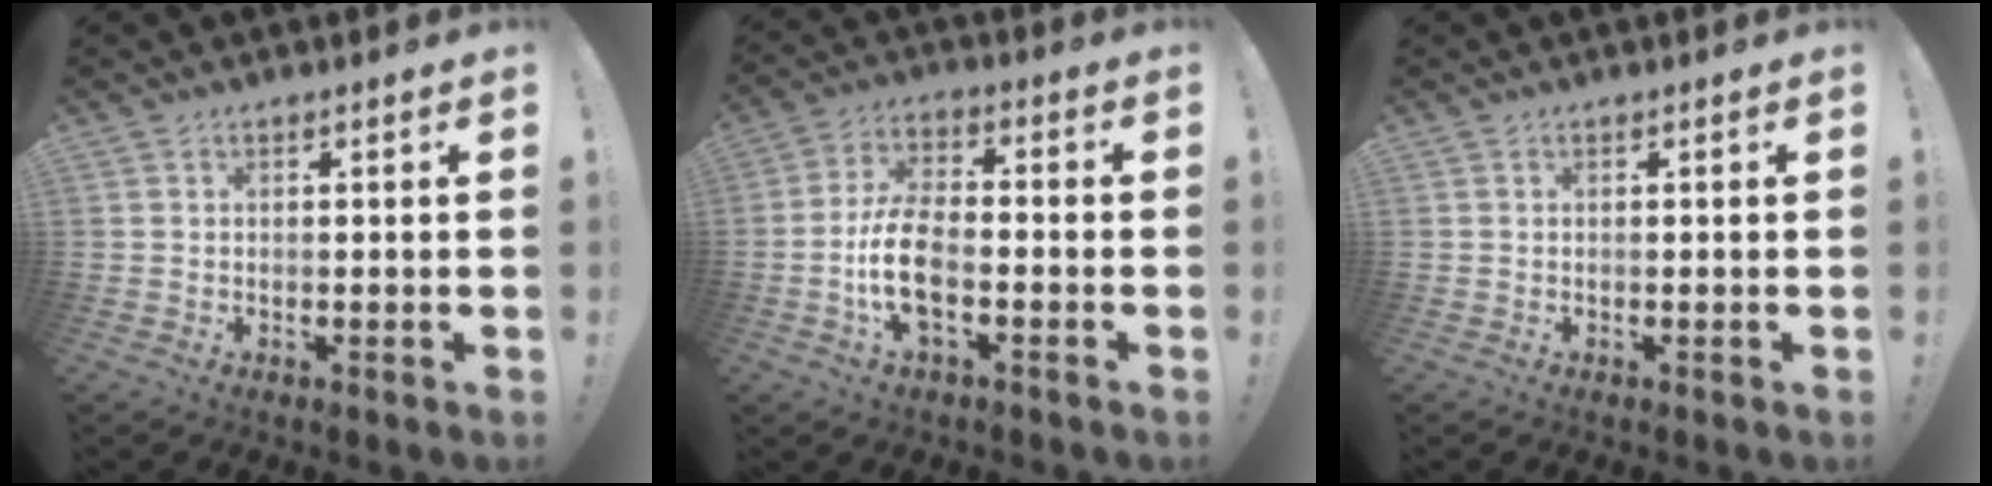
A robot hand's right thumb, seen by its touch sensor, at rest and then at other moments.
{"total": 12.1, "force": [-4.1, 5.7, 9.8], "torque": [-0.199, 0.010, -0.074]}
{"total": 0.0}